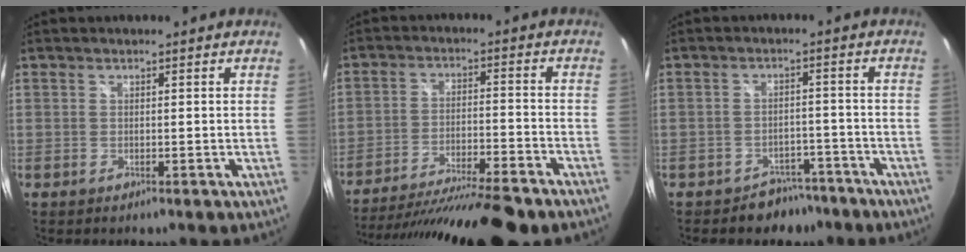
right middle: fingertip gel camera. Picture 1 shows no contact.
{"total": 21.3, "force": [-17.7, 2.2, 11.6], "torque": [-0.214, -0.043, -0.276]}
{"total": 6.2, "force": [-4.8, 3.9, 0.6], "torque": [-0.011, 0.024, -0.059]}